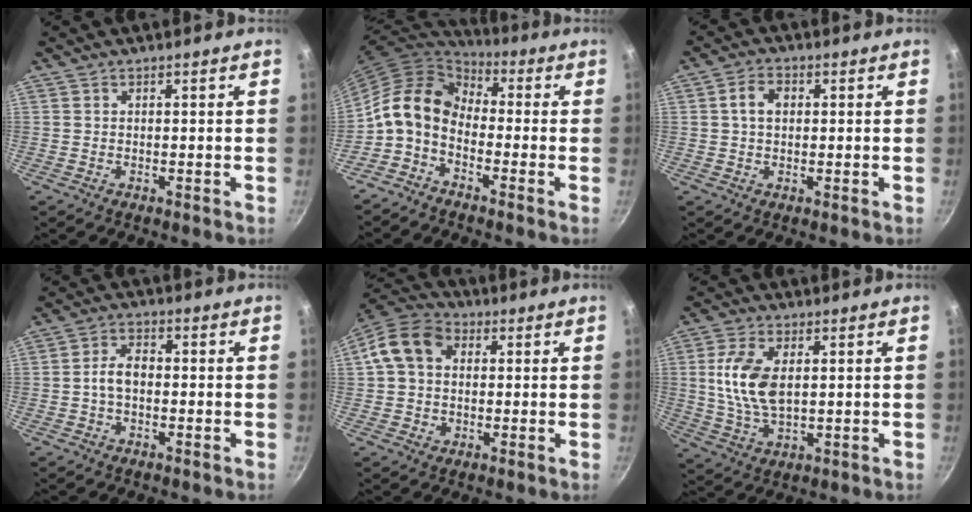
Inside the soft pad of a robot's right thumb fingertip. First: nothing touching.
{"total": 12.0, "force": [-1.9, 8.5, 8.2], "torque": [-0.142, 0.050, -0.061]}
{"total": 4.4, "force": [0.7, 3.1, 3.1], "torque": [-0.043, 0.011, 0.006]}
{"total": 4.9, "force": [-0.6, 3.1, 3.7], "torque": [-0.060, 0.022, -0.016]}
{"total": 11.2, "force": [1.9, 8.8, 6.6], "torque": [-0.100, 0.019, 0.016]}
{"total": 10.9, "force": [1.7, 6.0, 9.0], "torque": [-0.173, -0.005, 0.034]}